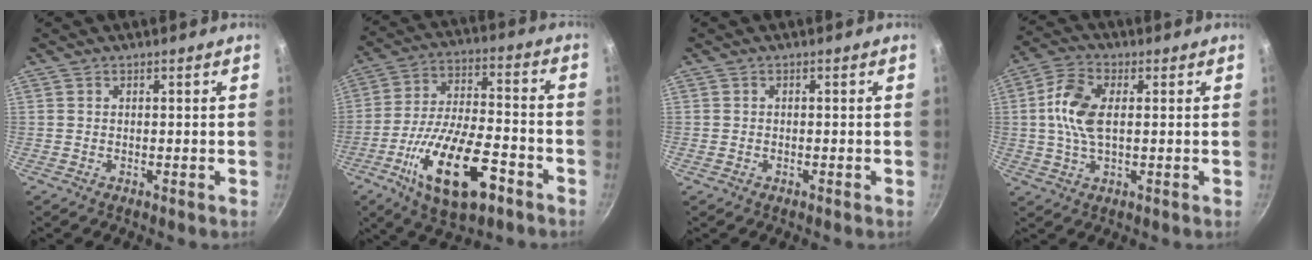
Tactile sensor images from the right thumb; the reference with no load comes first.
{"total": 19.4, "force": [-8.8, 8.0, 15.2], "torque": [-0.266, 0.032, -0.155]}
{"total": 0.6, "force": [-0.3, 0.4, 0.3], "torque": [-0.008, 0.003, -0.005]}
{"total": 9.1, "force": [1.0, 4.7, 7.7], "torque": [-0.159, 0.015, 0.013]}